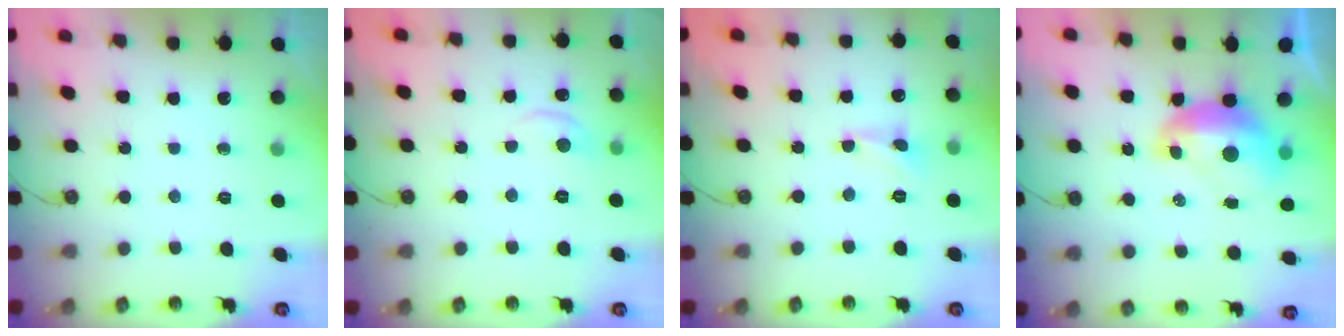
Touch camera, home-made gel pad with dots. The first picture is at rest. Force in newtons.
{"total": 0.8, "press": 0.5, "slide": 0.6}
{"total": 0.6, "press": 0.5, "slide": 0.4}
{"total": 2.4, "press": 2.3, "slide": 0.7}